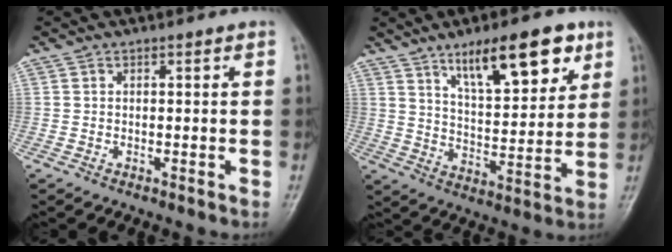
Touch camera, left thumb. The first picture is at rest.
{"total": 15.2, "force": [8.8, 5.5, 11.1], "torque": [-0.142, -0.041, 0.145]}